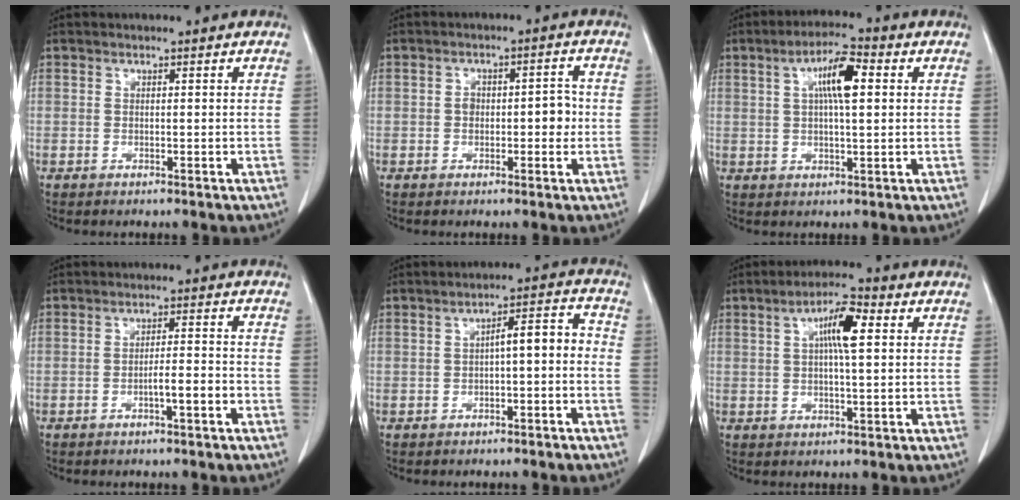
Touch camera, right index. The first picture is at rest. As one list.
[{"total": 4.4, "force": [-0.5, 2.4, 3.7], "torque": [-0.046, 0.017, -0.005]}, {"total": 7.5, "force": [2.0, 1.5, 7.0], "torque": [-0.124, 0.015, 0.034]}, {"total": 3.5, "force": [-1.6, 0.2, 3.1], "torque": [-0.045, 0.004, -0.026]}, {"total": 5.4, "force": [-1.1, 1.5, 5.1], "torque": [-0.072, 0.030, -0.014]}, {"total": 6.8, "force": [1.9, 1.1, 6.4], "torque": [-0.114, 0.014, 0.030]}]